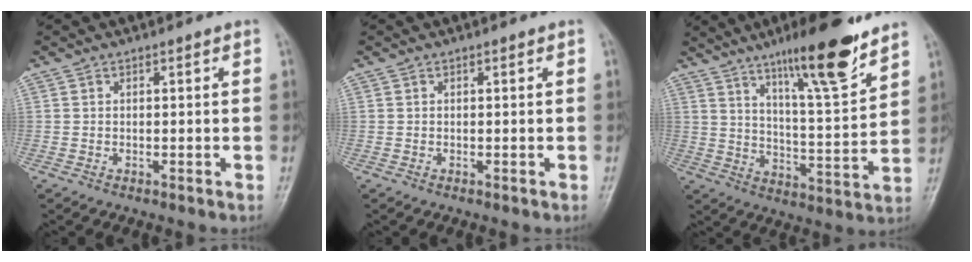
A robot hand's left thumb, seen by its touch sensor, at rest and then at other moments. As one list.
[{"total": 0.0}, {"total": 16.9, "force": [11.5, 2.7, 12.0], "torque": [-0.170, -0.068, 0.187]}]